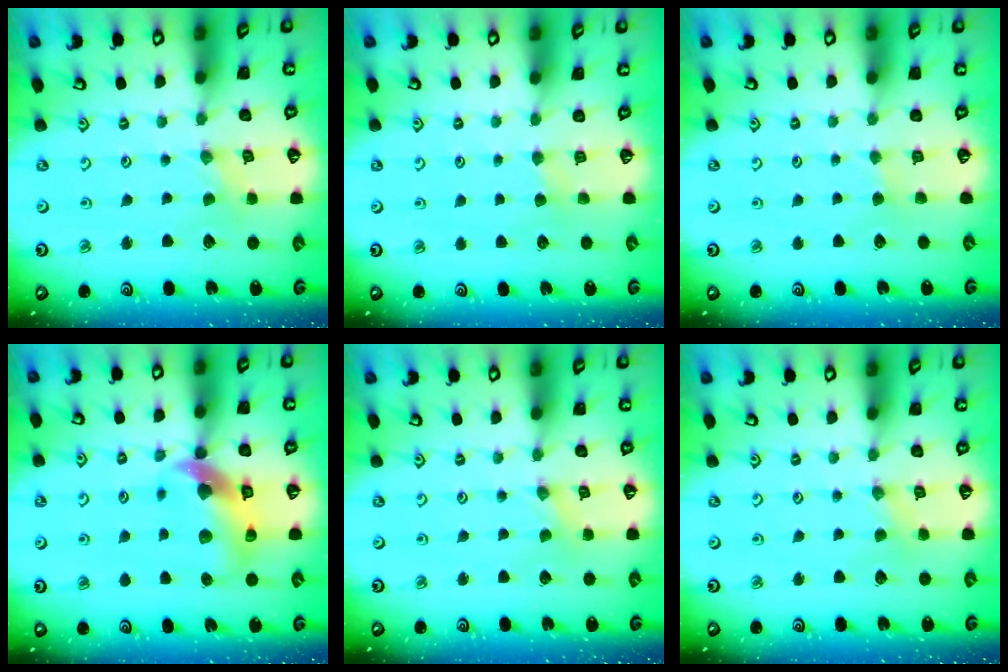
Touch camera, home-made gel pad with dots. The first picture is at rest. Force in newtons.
{"total": 3.0, "press": 2.9, "slide": 0.5}
{"total": 2.0, "press": 2.0, "slide": 0.4}
{"total": 11.0, "press": 10.9, "slide": 1.6}
{"total": 0.0}
{"total": 1.5, "press": 1.4, "slide": 0.3}